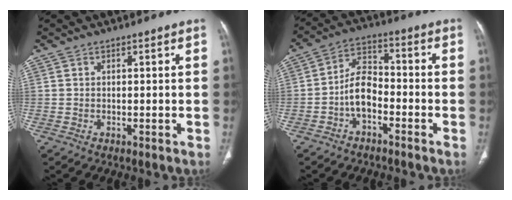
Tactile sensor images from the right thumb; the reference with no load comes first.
{"total": 7.6, "force": [-3.0, 4.4, 5.4], "torque": [-0.091, 0.038, -0.065]}